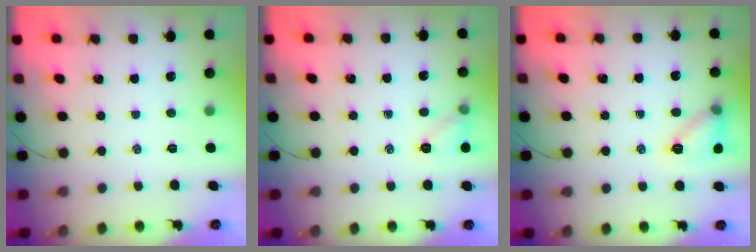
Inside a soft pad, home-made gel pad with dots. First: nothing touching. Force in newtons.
{"total": 6.9, "press": 6.8, "slide": 1.1}
{"total": 10.3, "press": 10.2, "slide": 1.1}